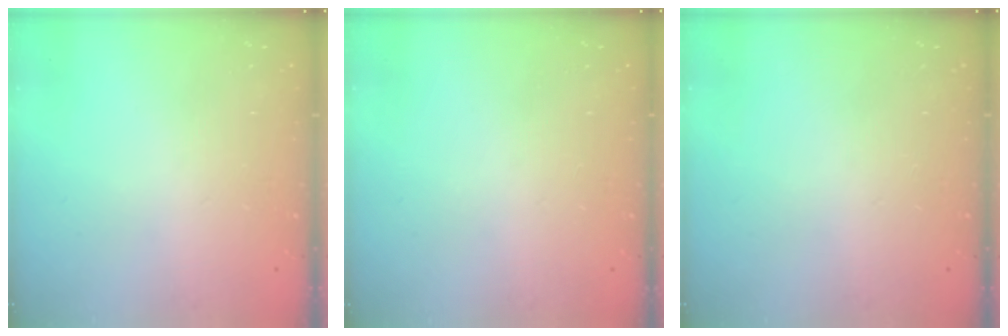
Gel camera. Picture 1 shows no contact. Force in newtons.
{"total": 0.0}
{"total": 0.0}